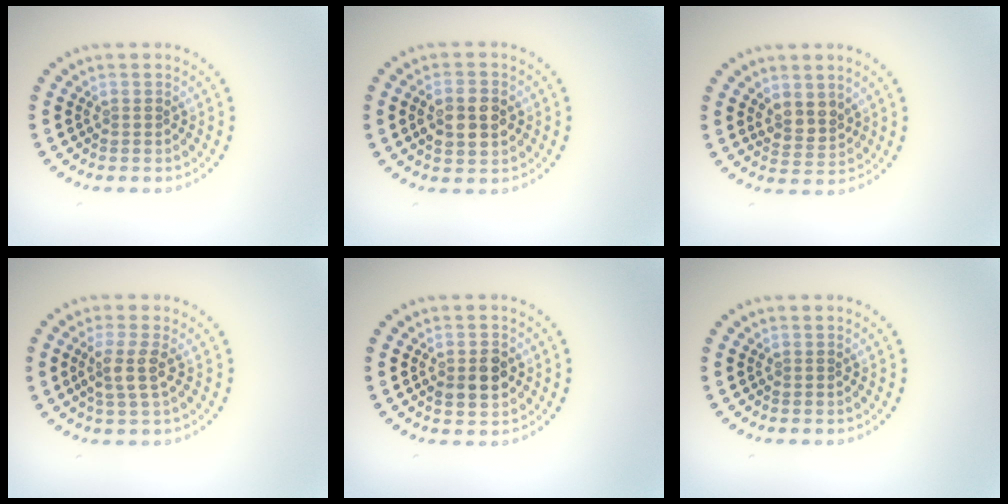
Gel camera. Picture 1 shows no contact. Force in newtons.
{"total": 3.9, "press": 3.9, "slide": 0.2}
{"total": 2.1, "press": 1.8, "slide": 1.1}
{"total": 2.6, "press": 2.2, "slide": 1.5}
{"total": 2.8, "press": 2.8, "slide": 0.3}
{"total": 0.0}